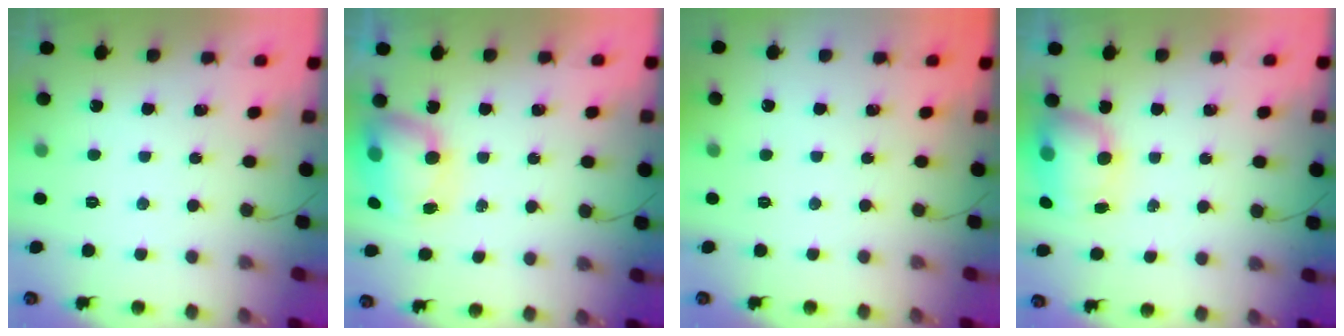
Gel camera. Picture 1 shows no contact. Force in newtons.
{"total": 8.8, "press": 8.6, "slide": 1.9}
{"total": 0.0}
{"total": 11.3, "press": 8.7, "slide": 7.1}